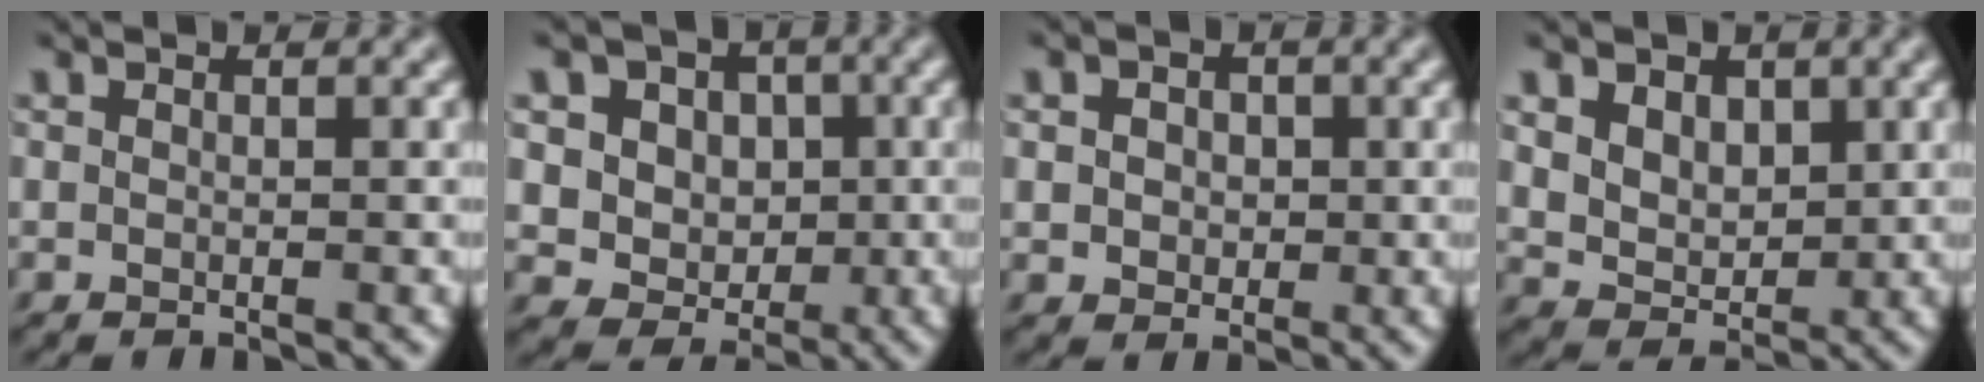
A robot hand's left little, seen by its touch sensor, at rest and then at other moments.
{"total": 7.1, "force": [1.8, 6.1, 3.2], "torque": [-0.054, 0.007, 0.020]}
{"total": 3.0, "force": [0.4, 2.5, 1.6], "torque": [-0.023, 0.008, -0.008]}
{"total": 5.8, "force": [2.4, 4.4, 2.8], "torque": [-0.072, 0.005, 0.044]}